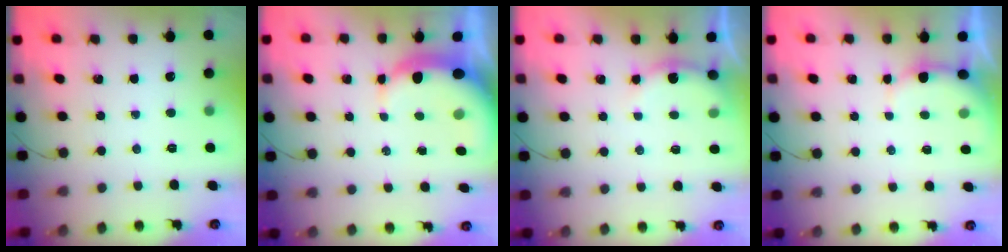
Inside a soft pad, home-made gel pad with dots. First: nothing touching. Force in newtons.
{"total": 7.5, "press": 7.4, "slide": 1.3}
{"total": 6.1, "press": 6.0, "slide": 0.9}
{"total": 4.9, "press": 4.9, "slide": 0.7}